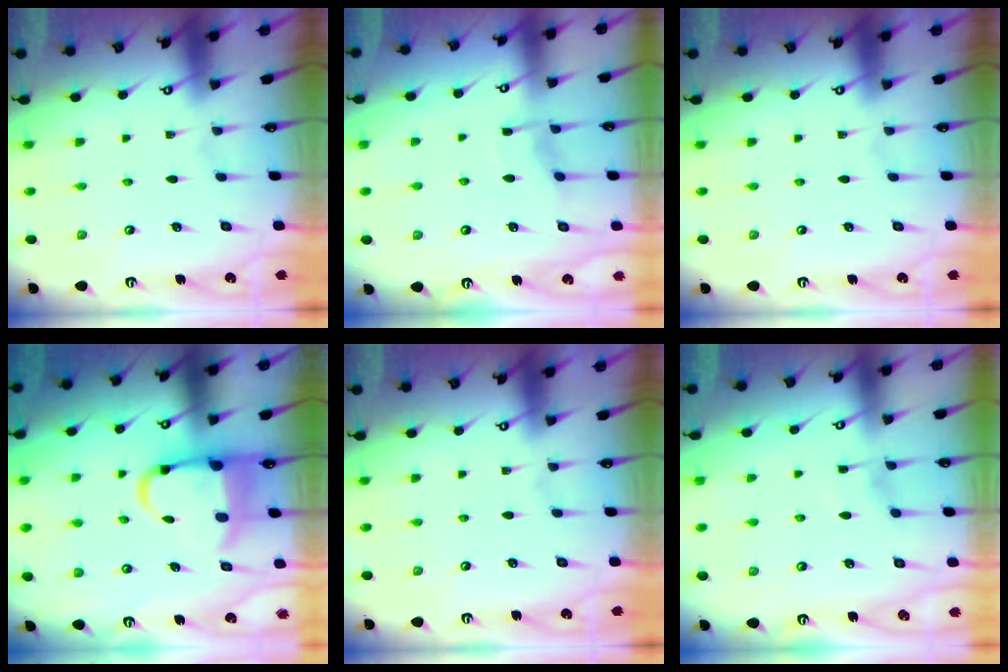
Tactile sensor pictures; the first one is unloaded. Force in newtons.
{"total": 5.6, "press": 5.6, "slide": 0.6}
{"total": 0.0}
{"total": 8.5, "press": 8.2, "slide": 2.0}
{"total": 0.0}
{"total": 4.0, "press": 4.0, "slide": 0.6}